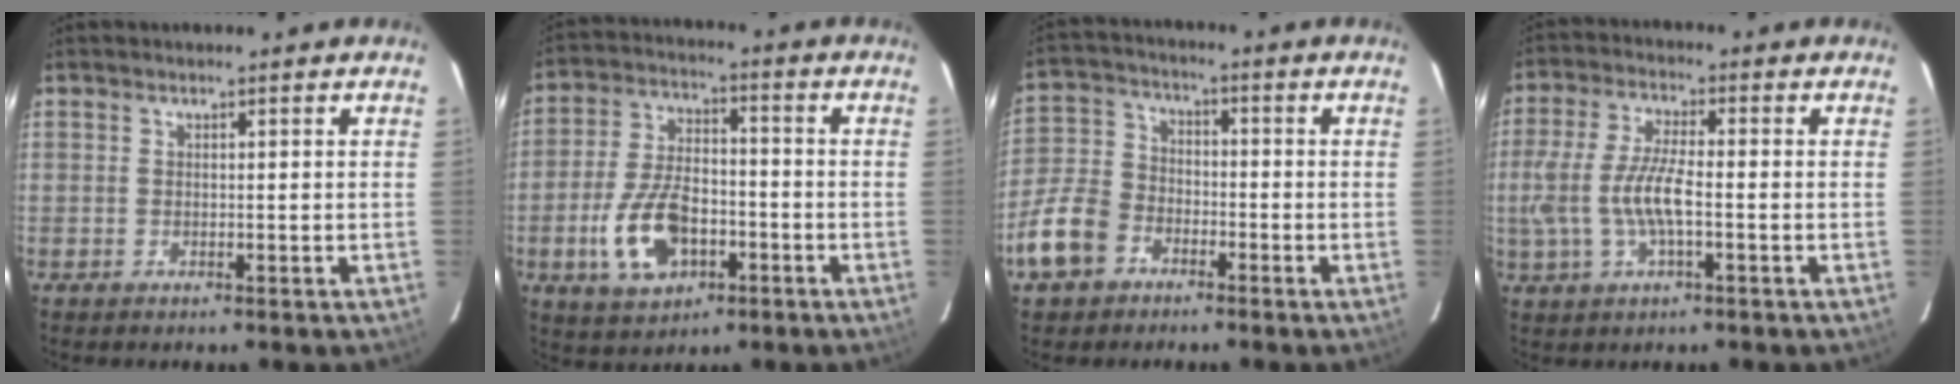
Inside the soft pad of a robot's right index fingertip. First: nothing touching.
{"total": 13.1, "force": [-4.7, 7.4, 9.7], "torque": [-0.202, 0.005, -0.074]}
{"total": 11.4, "force": [-6.2, 8.1, 5.2], "torque": [-0.128, 0.022, -0.120]}
{"total": 9.8, "force": [-1.8, 2.8, 9.2], "torque": [-0.197, -0.002, -0.034]}